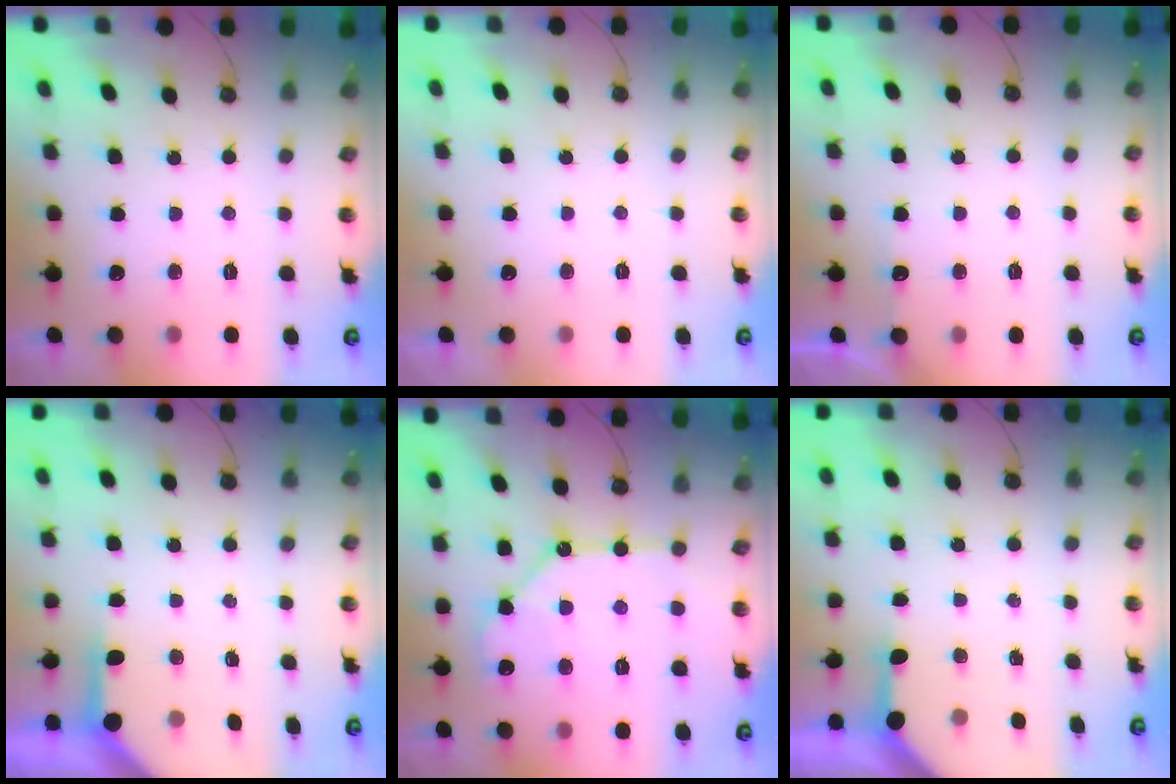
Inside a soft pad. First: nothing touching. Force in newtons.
{"total": 0.0}
{"total": 4.3, "press": 4.3, "slide": 0.7}
{"total": 3.9, "press": 3.9, "slide": 0.4}
{"total": 11.8, "press": 11.7, "slide": 1.0}
{"total": 3.4, "press": 3.4, "slide": 0.4}